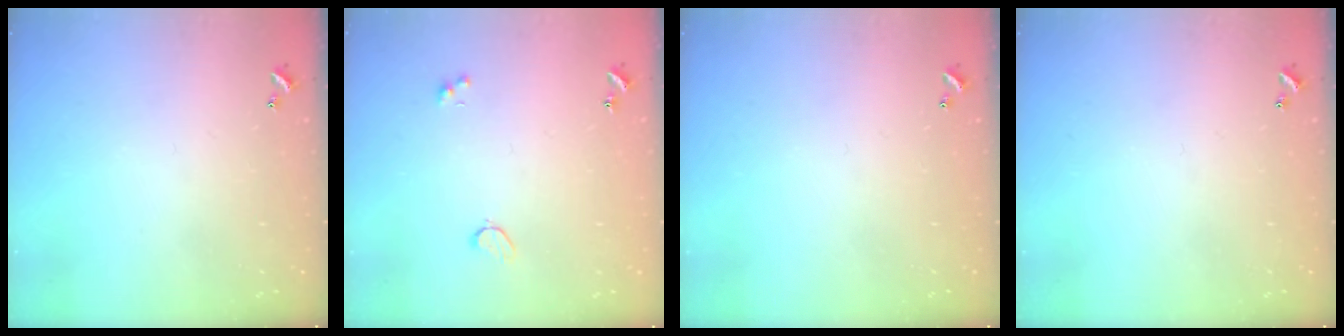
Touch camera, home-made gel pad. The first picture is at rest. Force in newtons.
{"total": 2.6, "press": 2.5, "slide": 0.6}
{"total": 0.0}
{"total": 0.0}